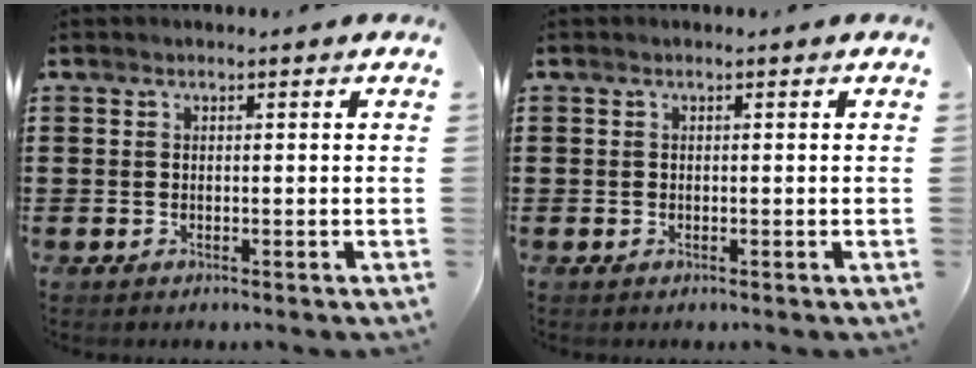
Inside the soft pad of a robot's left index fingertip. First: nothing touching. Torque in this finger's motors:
{"motor_torque": [0.01, 0.01, 0.00, 0.01]}